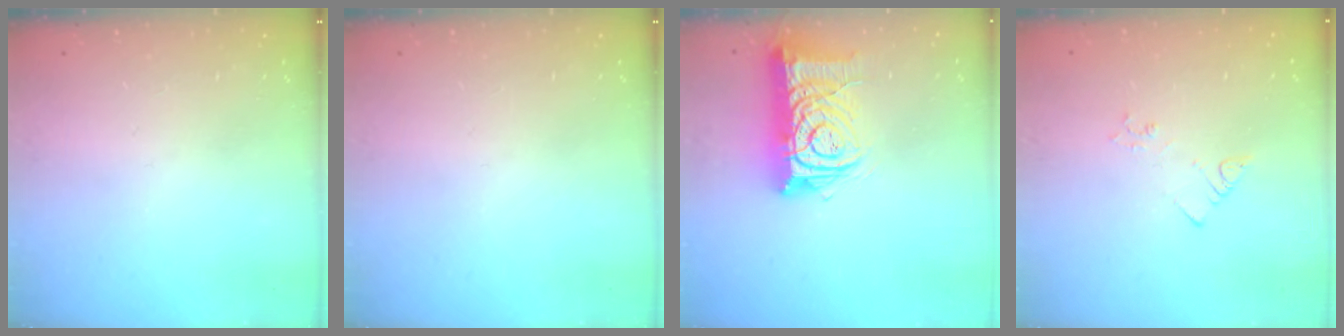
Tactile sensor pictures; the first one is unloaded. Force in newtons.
{"total": 0.0}
{"total": 12.7, "press": 12.6, "slide": 1.9}
{"total": 3.4, "press": 3.4, "slide": 0.5}